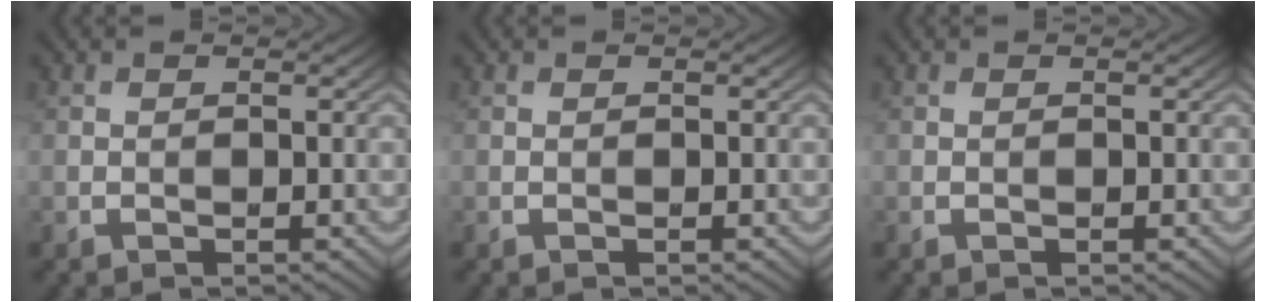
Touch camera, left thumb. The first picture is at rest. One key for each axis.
{"total": 0.0}
{"total": 0.0}